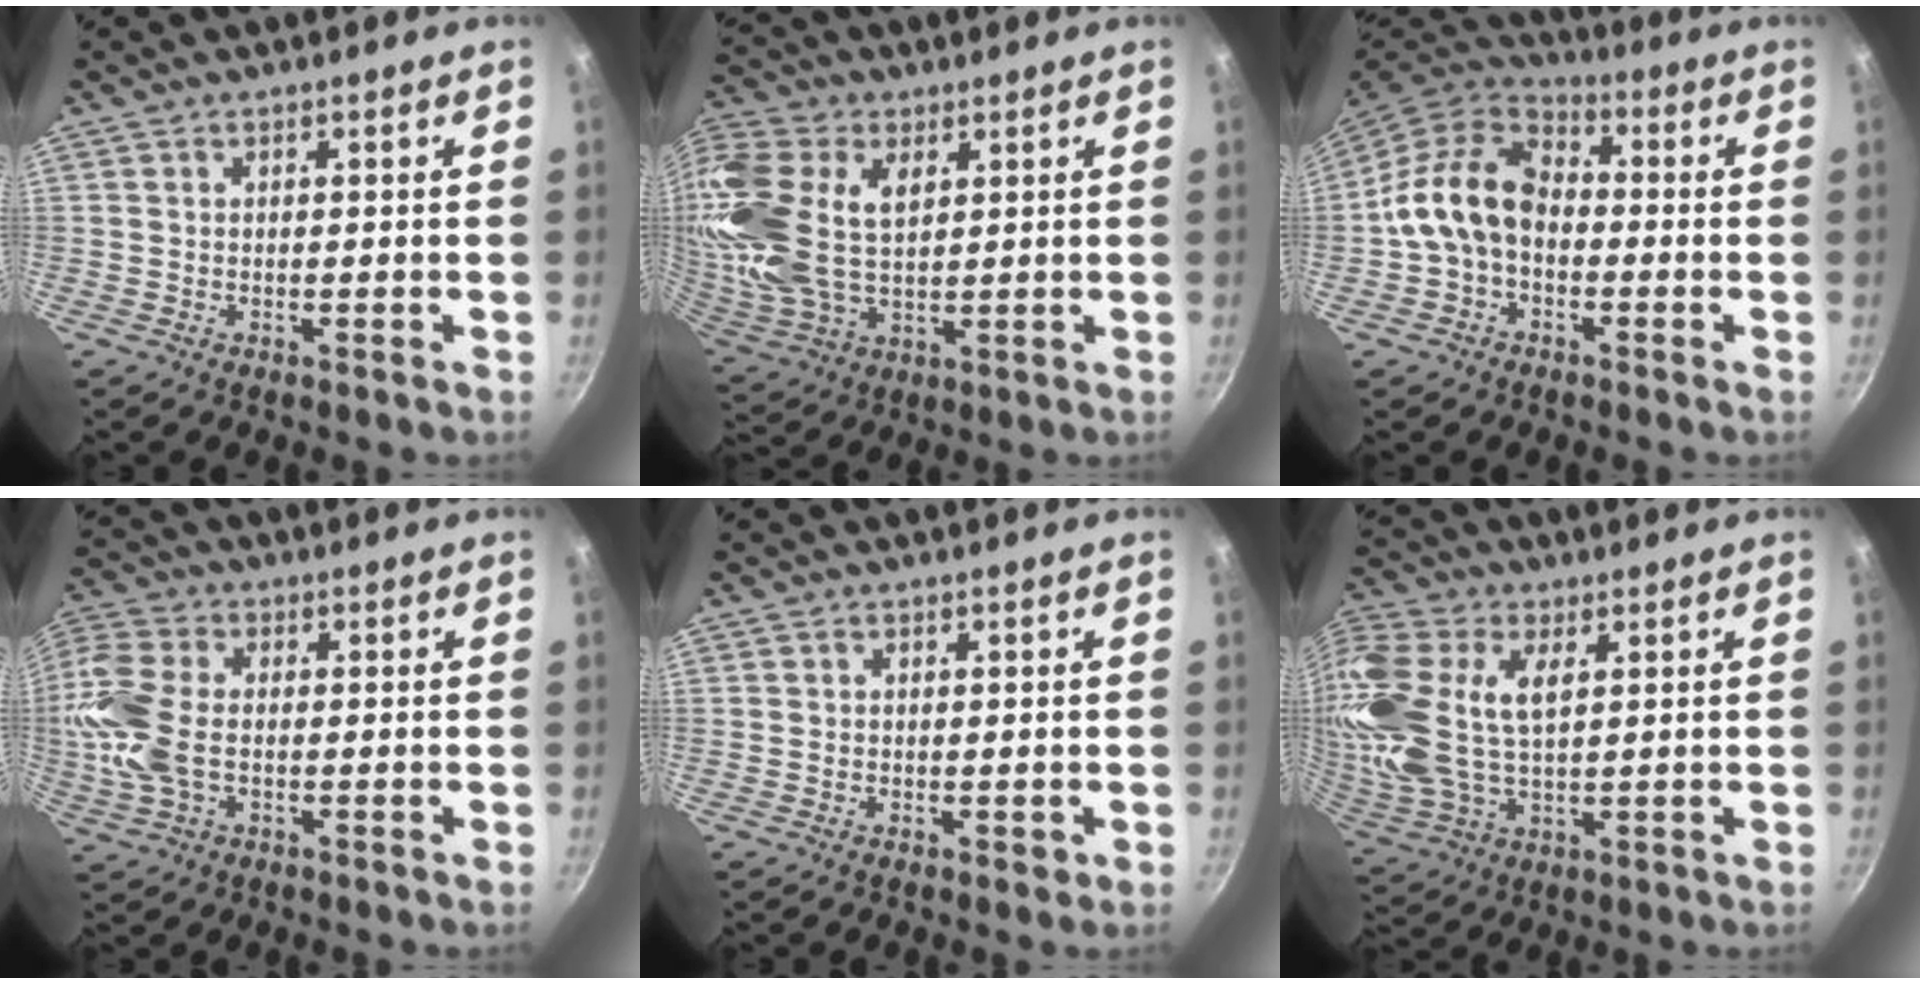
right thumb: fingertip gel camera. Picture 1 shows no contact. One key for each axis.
{"total": 20.5, "fx": 5.2, "fy": 12.9, "fz": 15.1, "tx": -0.333, "ty": -0.008, "tz": 0.100}
{"total": 13.1, "fx": -1.3, "fy": 9.3, "fz": 9.1, "tx": -0.143, "ty": 0.038, "tz": -0.042}
{"total": 12.9, "fx": -1.0, "fy": 7.9, "fz": 10.2, "tx": -0.224, "ty": 0.015, "tz": -0.032}
{"total": 0.7, "fx": -0.1, "fy": 0.6, "fz": 0.4, "tx": -0.003, "ty": 0.001, "tz": -0.001}
{"total": 20.8, "fx": 5.2, "fy": 11.9, "fz": 16.2, "tx": -0.368, "ty": 0.007, "tz": 0.098}